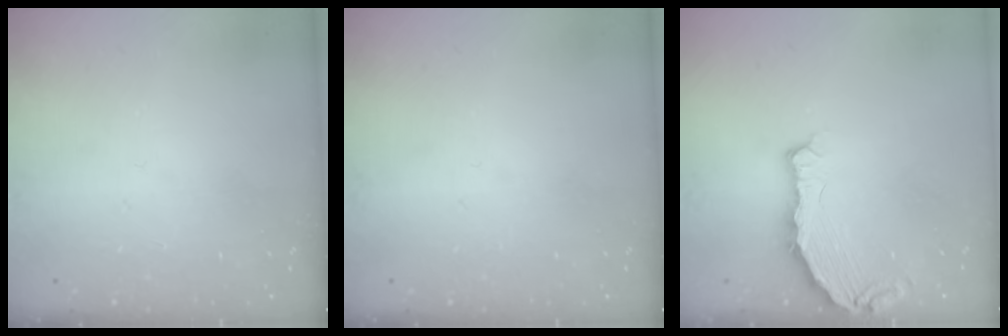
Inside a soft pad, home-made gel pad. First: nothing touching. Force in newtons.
{"total": 0.0}
{"total": 7.3, "press": 5.2, "slide": 5.2}